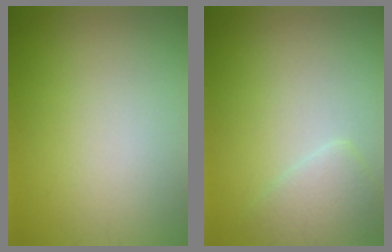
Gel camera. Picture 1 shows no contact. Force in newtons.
{"total": 2.5, "press": 2.5, "slide": 0.2}